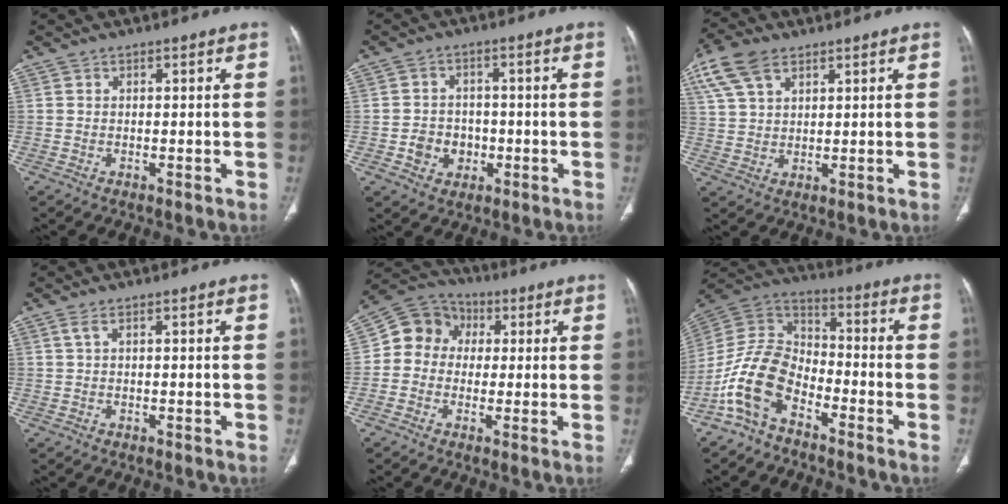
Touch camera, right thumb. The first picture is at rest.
{"total": 6.0, "force": [-1.6, 5.2, 2.5], "torque": [-0.017, 0.016, -0.022]}
{"total": 9.3, "force": [5.3, 5.1, 5.7], "torque": [-0.115, 0.003, 0.107]}
{"total": 0.8, "force": [0.2, 0.1, 0.8], "torque": [-0.019, 0.006, 0.003]}
{"total": 9.2, "force": [0.8, 8.2, 4.1], "torque": [-0.045, 0.027, -0.002]}
{"total": 12.6, "force": [-7.1, 7.2, 7.5], "torque": [-0.141, 0.066, -0.152]}